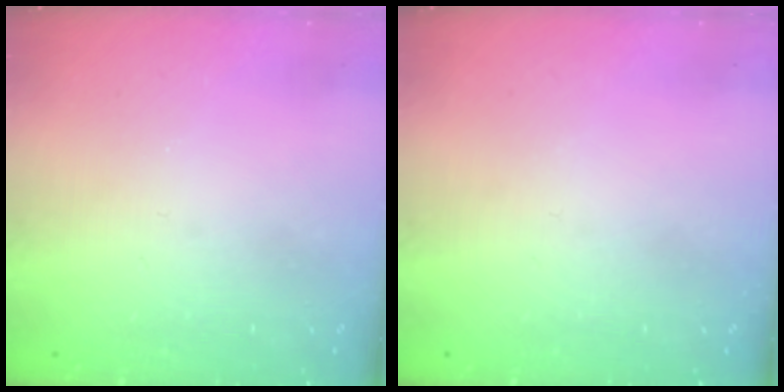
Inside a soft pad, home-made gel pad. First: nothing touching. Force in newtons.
{"total": 0.0}